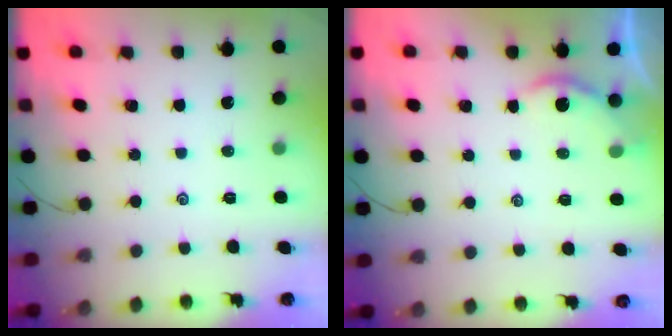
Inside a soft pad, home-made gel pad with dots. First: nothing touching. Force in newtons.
{"total": 2.3, "press": 2.3, "slide": 0.3}